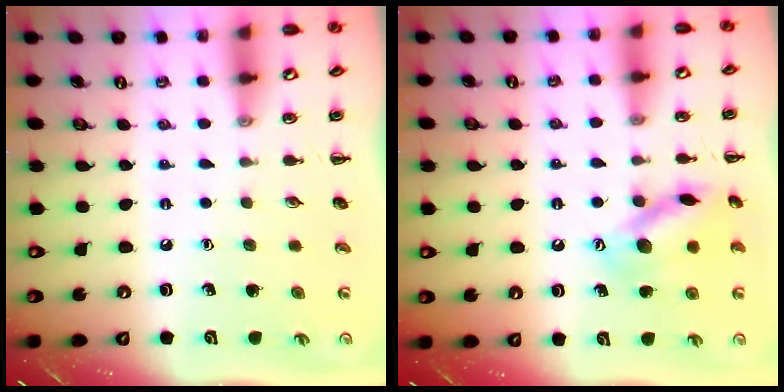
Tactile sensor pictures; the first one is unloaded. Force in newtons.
{"total": 13.9, "press": 13.9, "slide": 1.1}